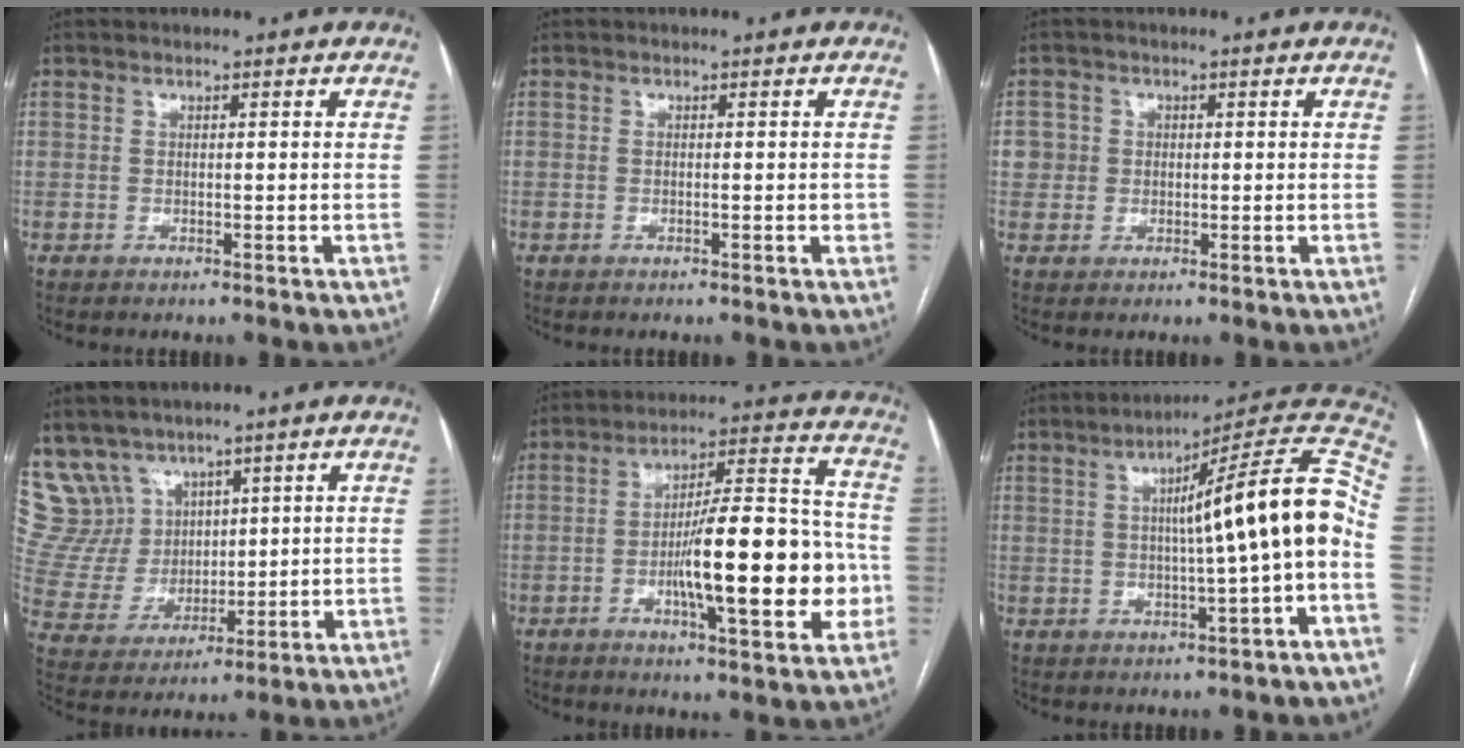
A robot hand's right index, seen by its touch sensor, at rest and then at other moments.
{"total": 1.0, "force": [-0.1, 0.3, 0.9], "torque": [-0.010, 0.001, -0.002]}
{"total": 3.1, "force": [0.5, 3.0, 0.1], "torque": [0.014, 0.010, 0.009]}
{"total": 10.5, "force": [7.8, 7.0, 1.0], "torque": [-0.044, 0.035, 0.179]}
{"total": 18.0, "force": [-4.0, 3.5, 17.2], "torque": [-0.266, 0.017, -0.057]}
{"total": 16.1, "force": [-0.3, -0.3, 16.0], "torque": [-0.221, 0.035, -0.009]}